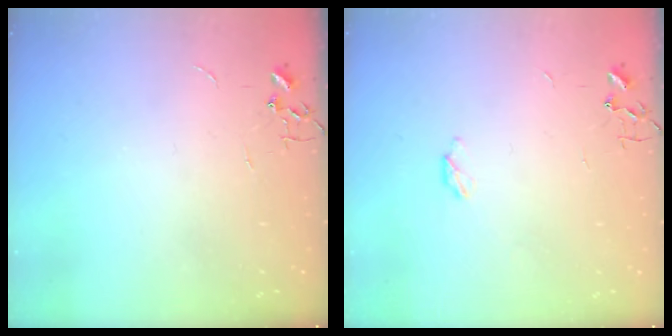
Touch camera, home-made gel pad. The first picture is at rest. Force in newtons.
{"total": 2.8, "press": 2.7, "slide": 0.5}